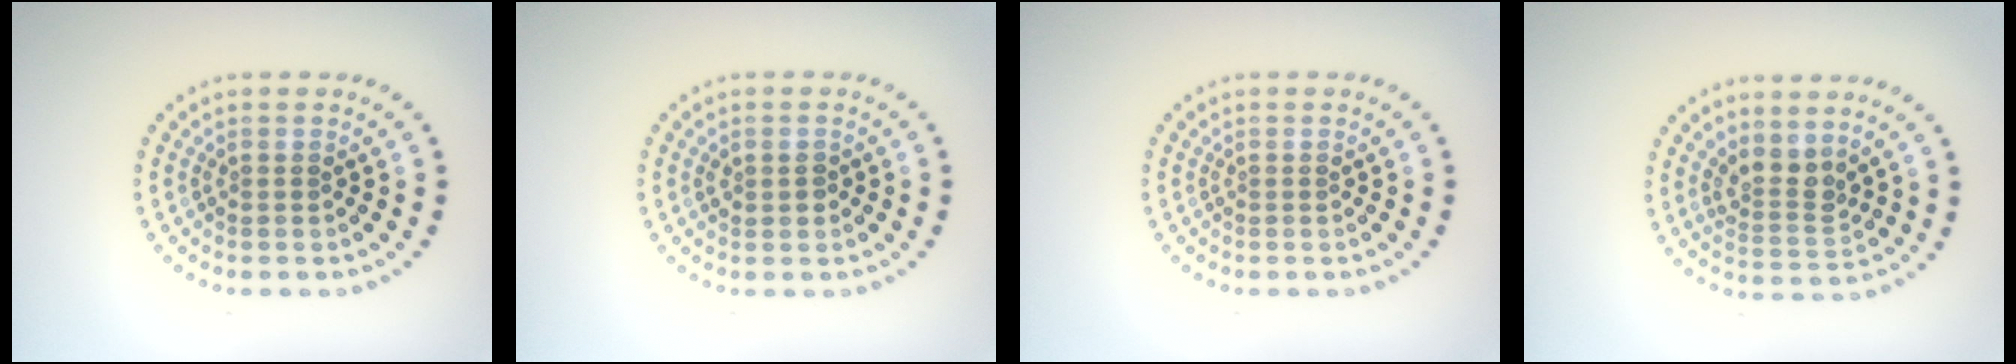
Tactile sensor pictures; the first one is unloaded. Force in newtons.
{"total": 1.3, "press": 1.3, "slide": 0.2}
{"total": 0.0}
{"total": 2.6, "press": 1.9, "slide": 1.7}